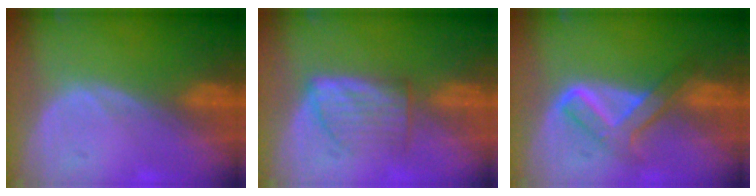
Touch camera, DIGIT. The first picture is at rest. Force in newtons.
{"total": 5.2, "press": 5.2, "slide": 0.3}
{"total": 5.8, "press": 5.8, "slide": 0.2}